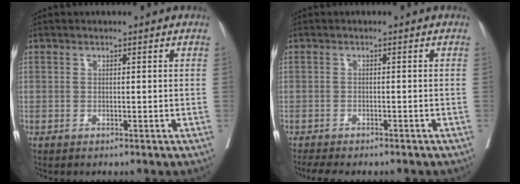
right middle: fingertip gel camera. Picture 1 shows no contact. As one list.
[{"total": 5.6, "force": [-4.9, 1.3, 2.5], "torque": [-0.037, -0.007, -0.070]}]